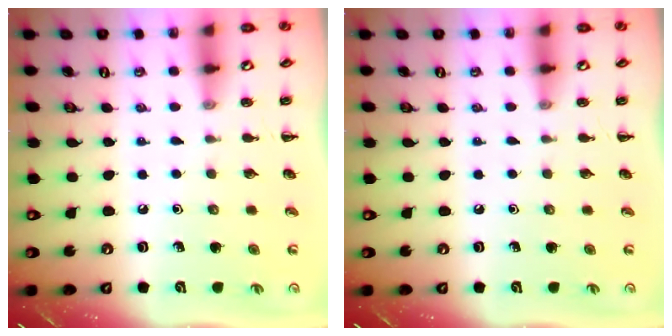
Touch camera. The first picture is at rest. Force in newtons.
{"total": 0.0}